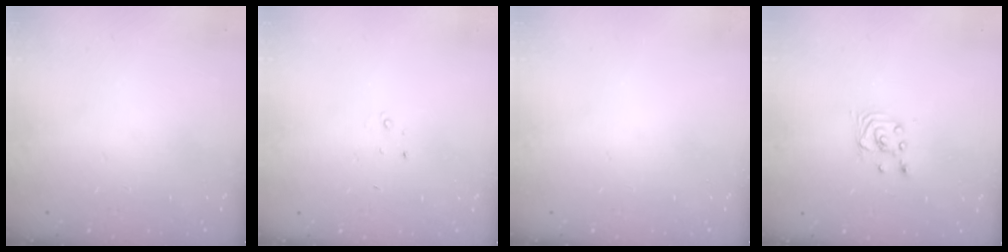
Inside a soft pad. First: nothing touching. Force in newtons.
{"total": 1.5, "press": 1.5, "slide": 0.2}
{"total": 0.0}
{"total": 2.2, "press": 2.2, "slide": 0.2}